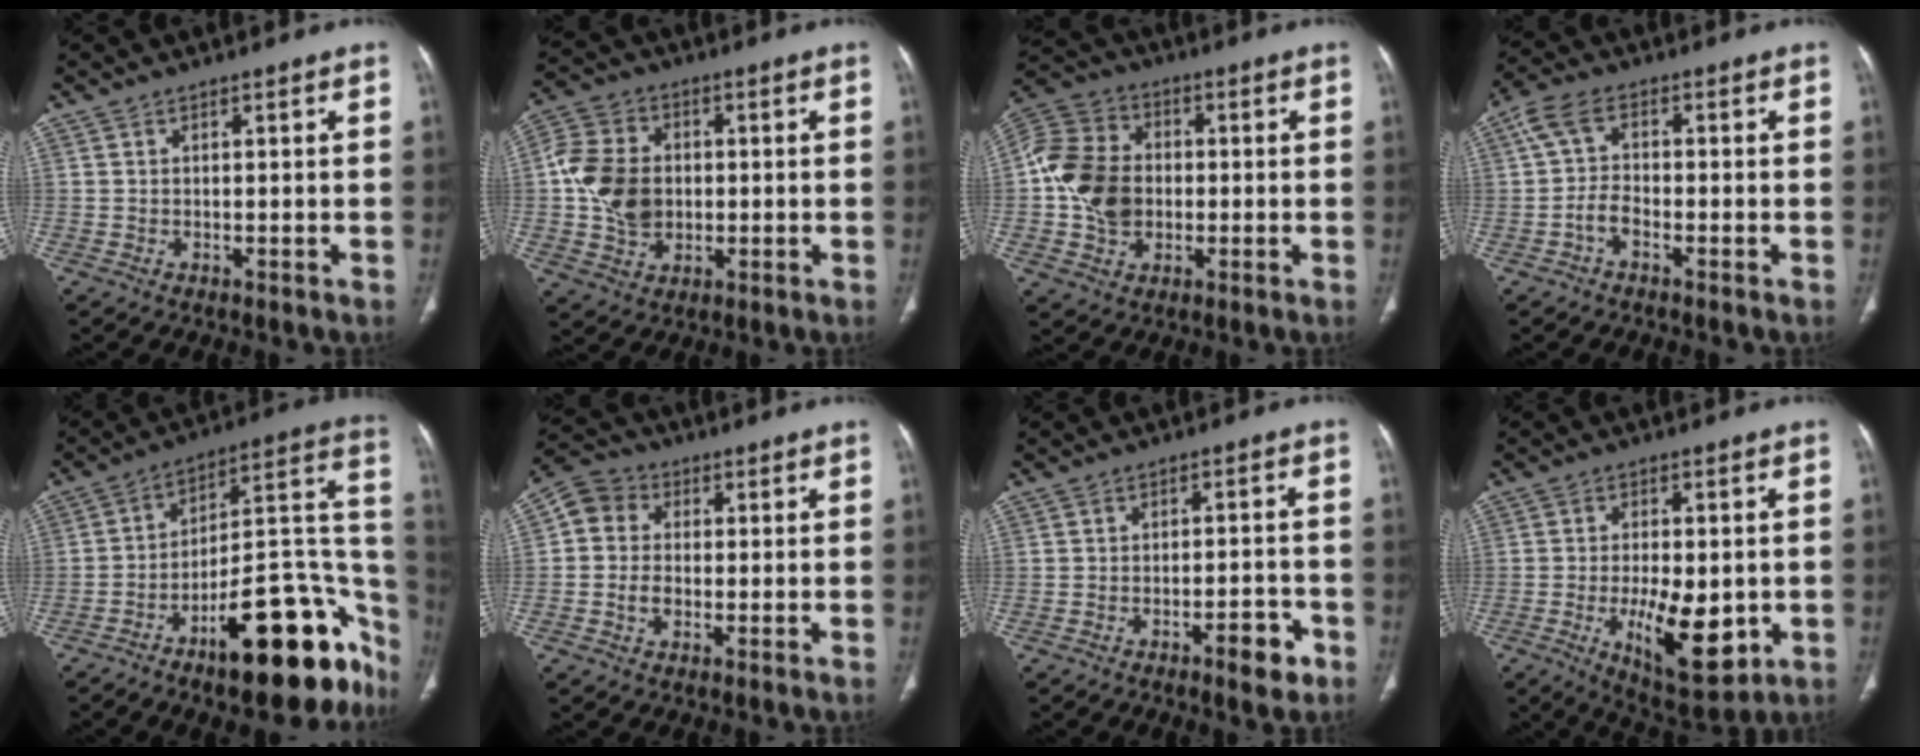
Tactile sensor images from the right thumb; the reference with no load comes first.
{"total": 12.3, "force": [-0.1, 9.5, 7.7], "torque": [-0.137, 0.014, -0.003]}
{"total": 14.0, "force": [-0.9, 11.0, 8.6], "torque": [-0.151, 0.022, -0.021]}
{"total": 4.8, "force": [-1.8, 2.9, 3.4], "torque": [-0.072, 0.023, -0.040]}
{"total": 26.8, "force": [-13.6, 10.2, 20.8], "torque": [-0.185, 0.109, -0.199]}
{"total": 7.3, "force": [0.0, 6.3, 3.7], "torque": [-0.061, 0.018, -0.012]}
{"total": 5.6, "force": [-3.2, 1.9, 4.3], "torque": [-0.050, 0.021, -0.041]}
{"total": 13.9, "force": [-3.2, 6.3, 12.0], "torque": [-0.168, -0.010, -0.034]}